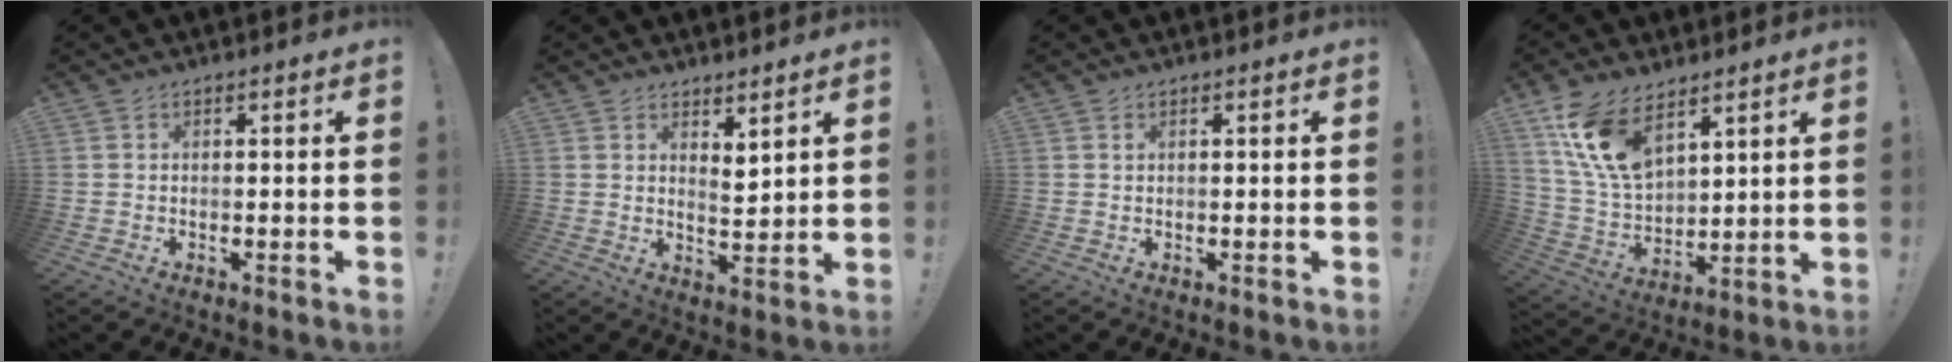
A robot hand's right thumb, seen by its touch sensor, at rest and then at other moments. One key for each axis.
{"total": 4.7, "fx": 4.3, "fy": 1.5, "fz": 1.1, "tx": -0.007, "ty": -0.033, "tz": 0.075}
{"total": 0.7, "fx": 0.5, "fy": 0.3, "fz": 0.4, "tx": -0.001, "ty": -0.003, "tz": 0.008}
{"total": 15.1, "fx": 9.3, "fy": 7.9, "fz": 8.9, "tx": -0.186, "ty": -0.051, "tz": 0.178}